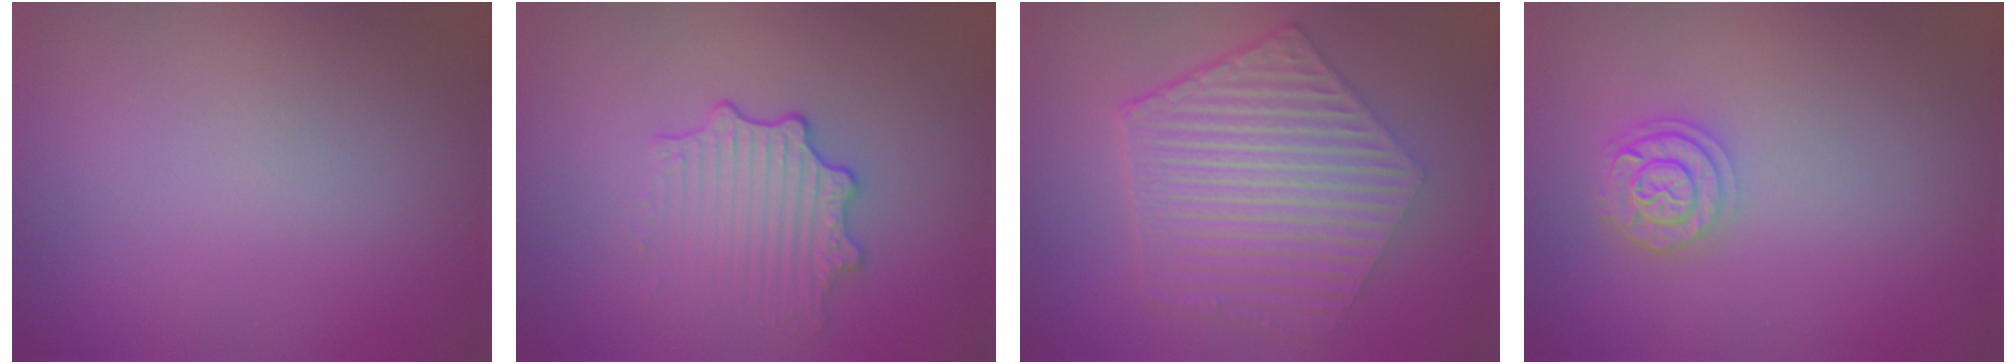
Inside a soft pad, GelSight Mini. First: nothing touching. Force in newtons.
{"total": 3.0, "press": 2.7, "slide": 1.1}
{"total": 6.9, "press": 5.0, "slide": 4.8}
{"total": 2.6, "press": 2.4, "slide": 1.0}